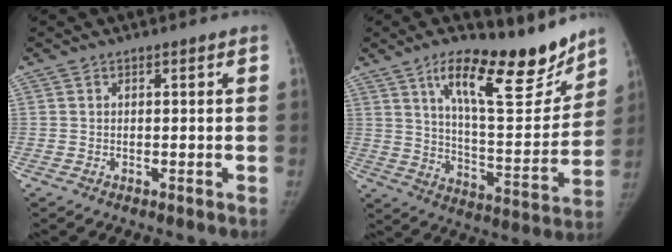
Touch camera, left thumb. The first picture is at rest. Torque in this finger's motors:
{"motor_torque": [1.05, -0.42, 1.55, -1.23, 0.35]}